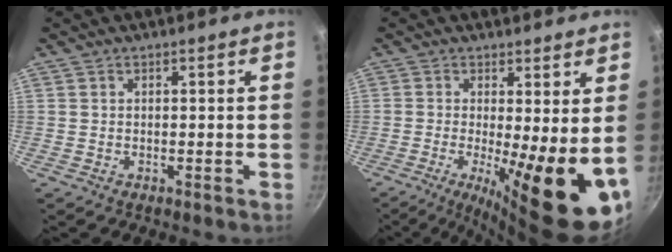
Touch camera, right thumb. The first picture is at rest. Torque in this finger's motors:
{"motor_torque": [0.01, 1.43, 0.03, 0.09, 0.43]}